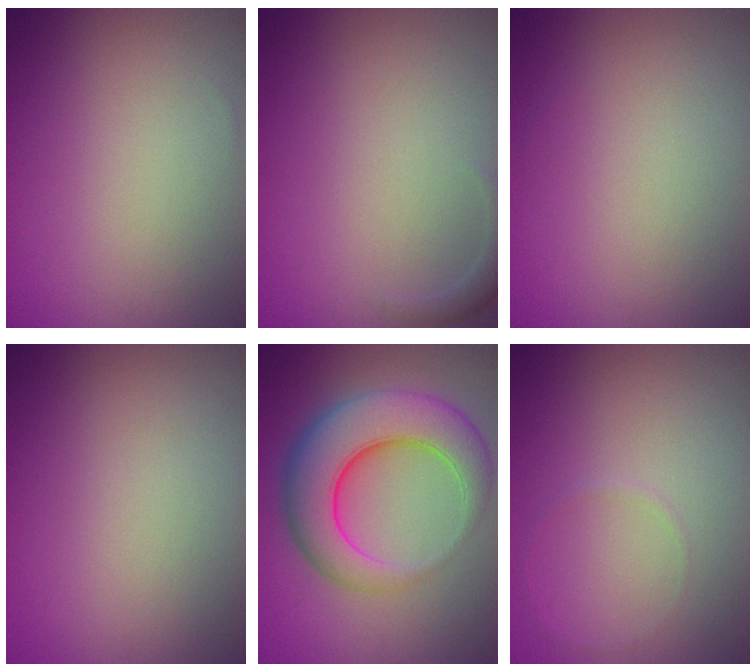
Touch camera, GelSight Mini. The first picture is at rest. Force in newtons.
{"total": 1.2, "press": 1.2, "slide": 0.2}
{"total": 0.0}
{"total": 0.0}
{"total": 8.7, "press": 8.7, "slide": 0.1}
{"total": 0.6, "press": 0.6, "slide": 0.1}